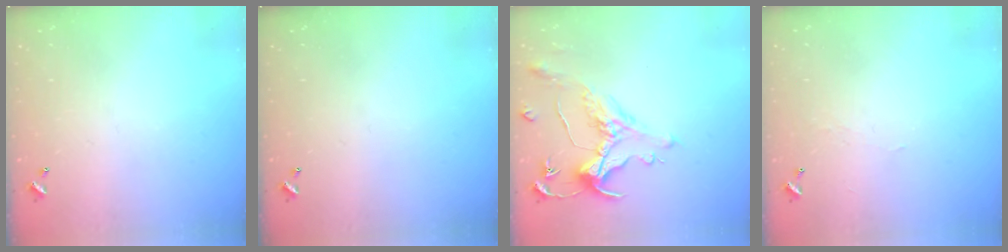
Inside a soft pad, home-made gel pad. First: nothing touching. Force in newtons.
{"total": 0.0}
{"total": 0.9, "press": 0.2, "slide": 0.9}
{"total": 1.7, "press": 1.7, "slide": 0.4}